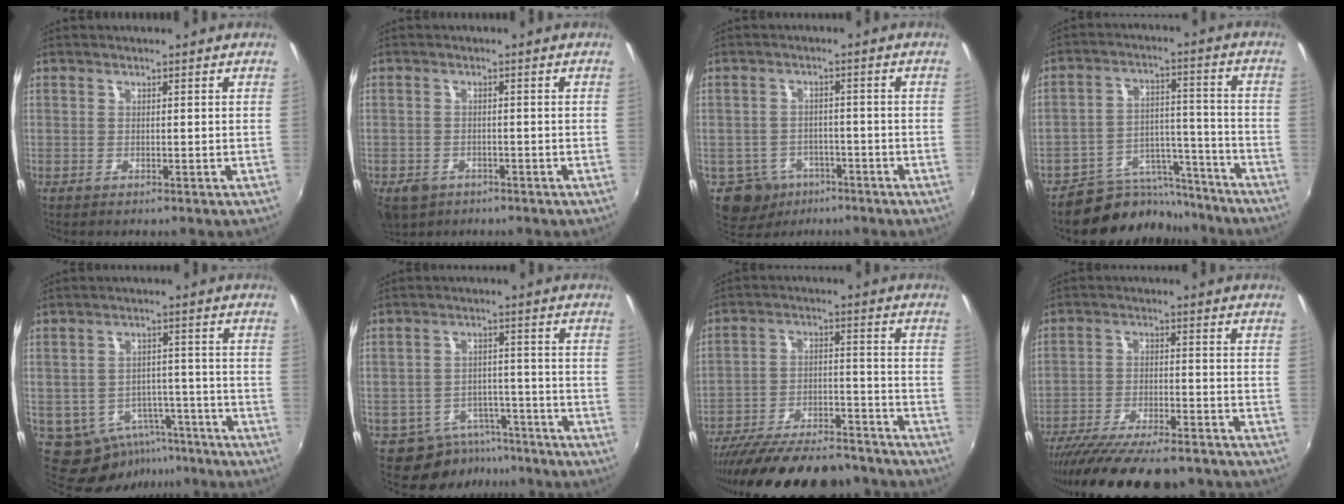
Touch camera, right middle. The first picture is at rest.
{"total": 5.3, "force": [-3.3, 3.6, 2.1], "torque": [-0.056, -0.008, -0.051]}
{"total": 7.8, "force": [-4.6, 6.1, 1.8], "torque": [-0.059, 0.007, -0.063]}
{"total": 12.3, "force": [-11.1, 5.1, 1.0], "torque": [-0.017, 0.048, -0.164]}
{"total": 10.3, "force": [-6.2, 7.4, 3.5], "torque": [-0.071, 0.016, -0.062]}
{"total": 8.1, "force": [-6.1, 5.0, 2.1], "torque": [-0.043, 0.015, -0.076]}
{"total": 24.4, "force": [-21.0, 6.7, 10.4], "torque": [-0.200, -0.021, -0.297]}
{"total": 19.1, "force": [-16.1, 4.4, 9.3], "torque": [-0.180, -0.042, -0.248]}